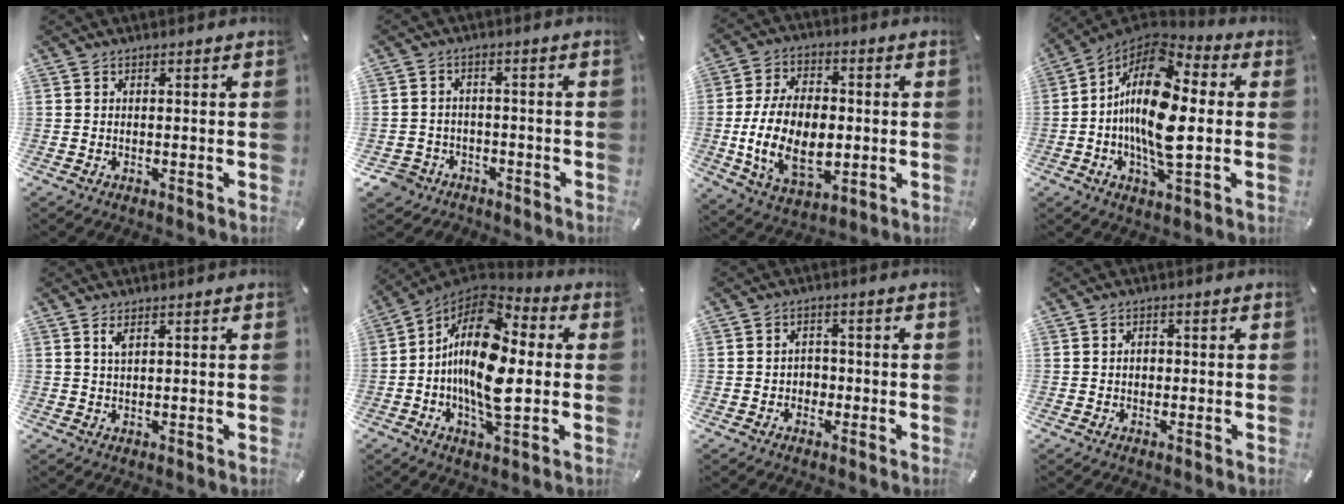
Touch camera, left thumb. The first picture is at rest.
{"total": 4.6, "force": [-2.6, 3.7, 0.7], "torque": [-0.026, 0.010, -0.053]}
{"total": 17.7, "force": [-2.1, 11.8, 13.1], "torque": [-0.252, 0.001, -0.037]}
{"total": 19.0, "force": [-0.3, 8.5, 16.9], "torque": [-0.340, -0.020, -0.011]}
{"total": 2.0, "force": [1.1, 0.5, 1.6], "torque": [-0.034, 0.000, 0.019]}
{"total": 17.8, "force": [-0.2, 9.0, 15.4], "torque": [-0.300, -0.020, -0.009]}
{"total": 2.8, "force": [-0.9, 2.5, 1.1], "torque": [-0.023, 0.007, -0.022]}
{"total": 1.7, "force": [-0.1, 1.3, 1.1], "torque": [-0.023, 0.005, -0.003]}